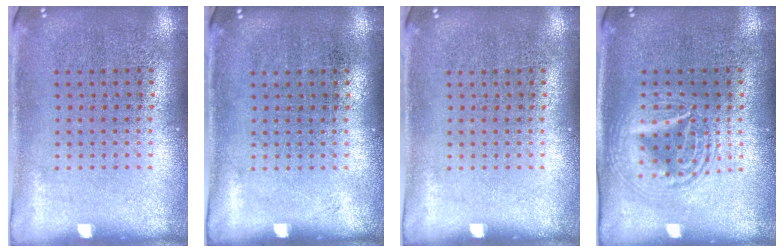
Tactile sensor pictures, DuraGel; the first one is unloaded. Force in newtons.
{"total": 0.0}
{"total": 0.0}
{"total": 2.6, "press": 2.6, "slide": 0.3}